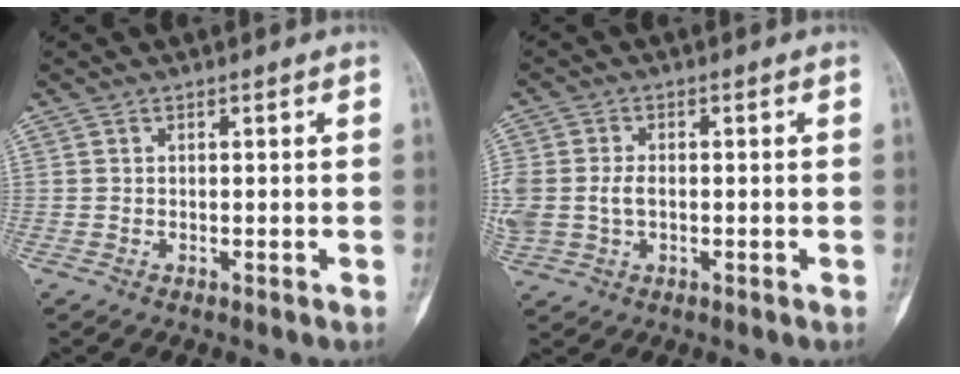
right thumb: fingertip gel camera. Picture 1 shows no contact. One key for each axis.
{"total": 8.2, "fx": -0.4, "fy": 5.9, "fz": 5.8, "tx": -0.155, "ty": 0.010, "tz": -0.001}